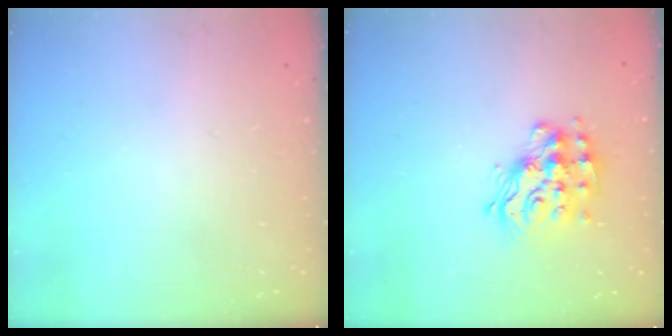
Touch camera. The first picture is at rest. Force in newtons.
{"total": 15.1, "press": 15.1, "slide": 0.9}